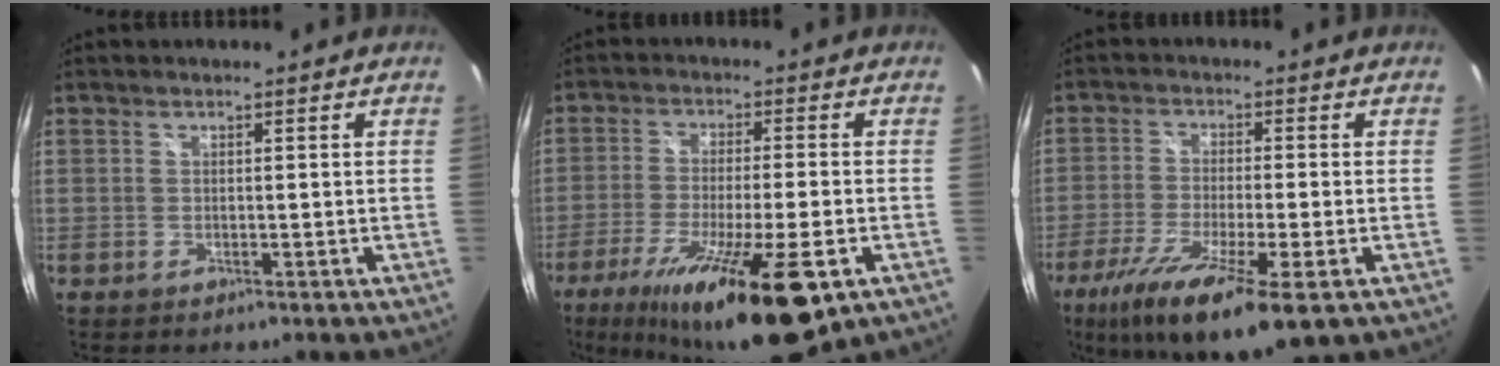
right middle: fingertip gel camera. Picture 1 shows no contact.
{"total": 19.7, "force": [-10.9, 4.2, 15.9], "torque": [-0.283, -0.056, -0.174]}
{"total": 14.7, "force": [-7.8, 2.6, 12.2], "torque": [-0.241, -0.049, -0.135]}